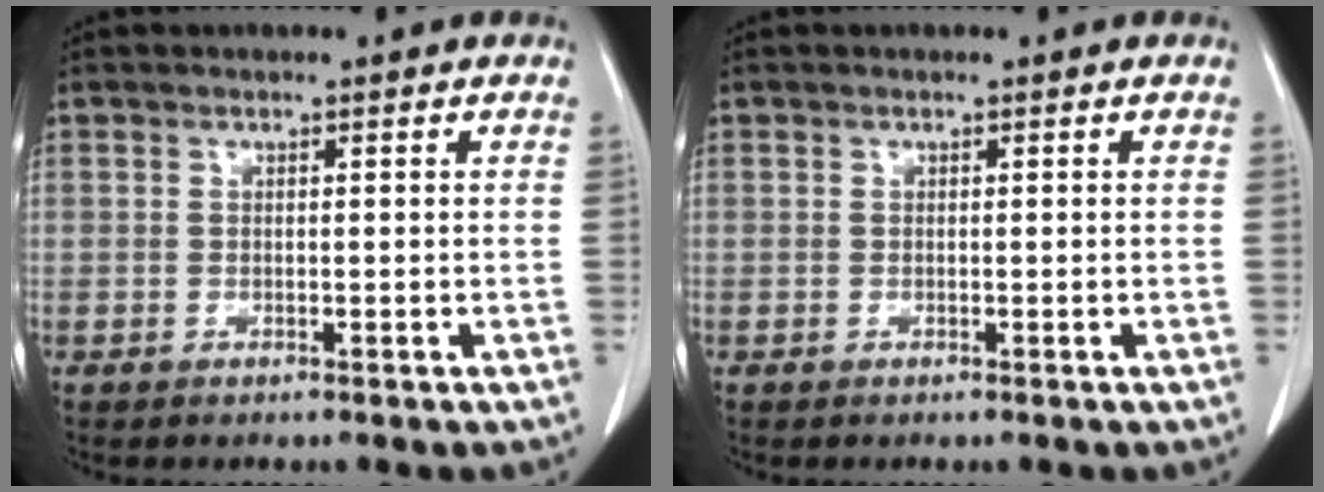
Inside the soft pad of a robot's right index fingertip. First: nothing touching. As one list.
[{"total": 0.0}]